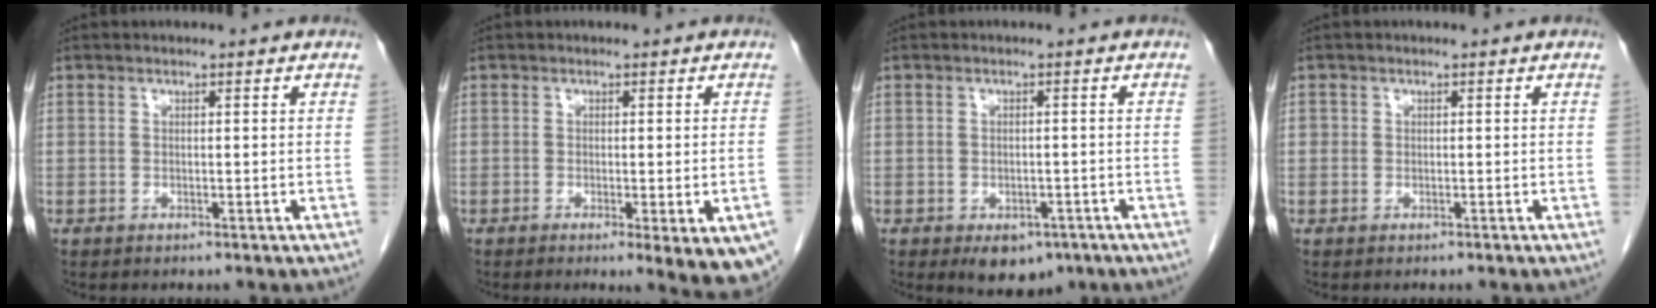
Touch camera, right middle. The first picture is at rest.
{"total": 9.1, "force": [-5.4, 1.7, 7.1], "torque": [-0.046, -0.018, -0.072]}
{"total": 5.6, "force": [-3.5, 3.3, 2.8], "torque": [-0.030, -0.001, -0.041]}
{"total": 0.9, "force": [-0.2, 0.8, 0.1], "torque": [0.003, 0.006, -0.005]}